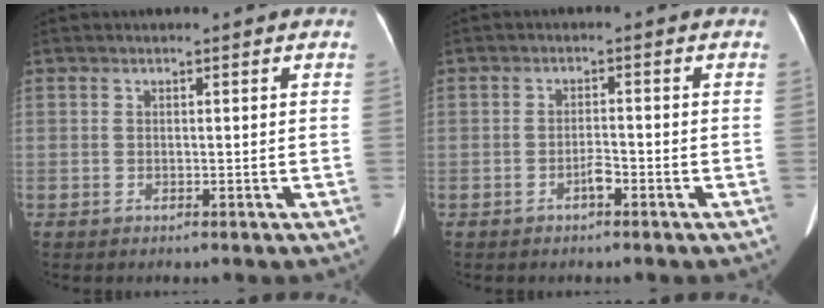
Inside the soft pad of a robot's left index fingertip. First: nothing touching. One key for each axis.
{"total": 1.9, "fx": -1.3, "fy": 0.5, "fz": 1.3, "tx": -0.021, "ty": 0.003, "tz": -0.020}